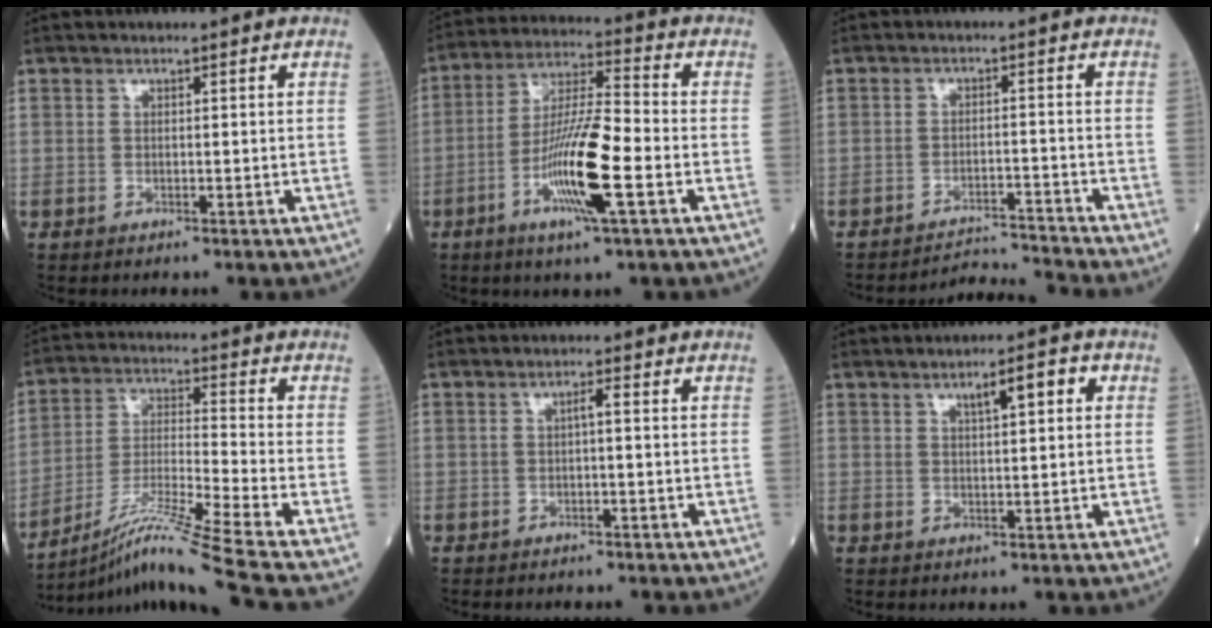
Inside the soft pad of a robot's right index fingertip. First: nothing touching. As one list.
[{"total": 12.6, "force": [-4.2, 0.8, 11.9], "torque": [-0.227, -0.006, -0.082]}, {"total": 5.8, "force": [-4.9, -2.8, -1.1], "torque": [0.016, -0.006, -0.083]}, {"total": 14.3, "force": [-10.7, -3.2, 9.0], "torque": [-0.168, -0.016, -0.188]}, {"total": 1.5, "force": [0.0, 0.2, 1.5], "torque": [-0.024, 0.005, -0.001]}, {"total": 4.5, "force": [1.7, 0.9, 4.0], "torque": [-0.065, 0.010, 0.029]}]